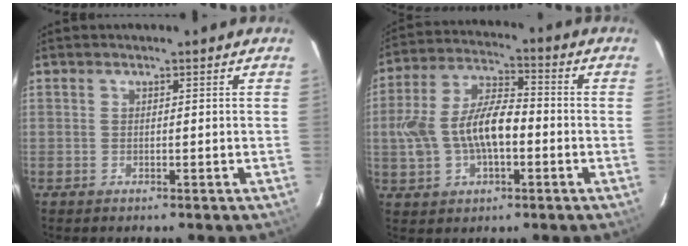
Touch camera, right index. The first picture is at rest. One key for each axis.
{"total": 13.4, "fx": -2.1, "fy": 6.9, "fz": 11.3, "tx": -0.237, "ty": 0.015, "tz": -0.034}